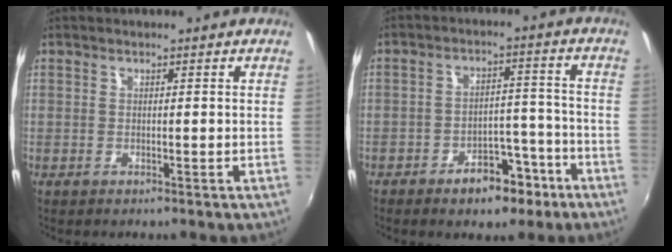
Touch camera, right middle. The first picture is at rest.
{"total": 8.6, "force": [-5.7, 4.6, 4.5], "torque": [-0.074, 0.022, -0.070]}